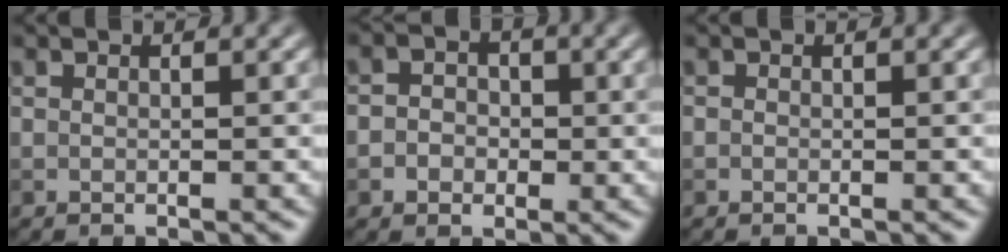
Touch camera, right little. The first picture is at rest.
{"total": 2.4, "force": [-0.3, 2.1, 1.2], "torque": [-0.003, 0.005, -0.021]}
{"total": 0.0}